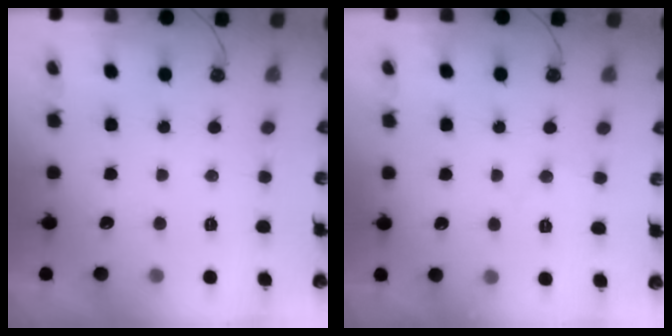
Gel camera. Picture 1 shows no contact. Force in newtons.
{"total": 5.3, "press": 5.3, "slide": 0.8}